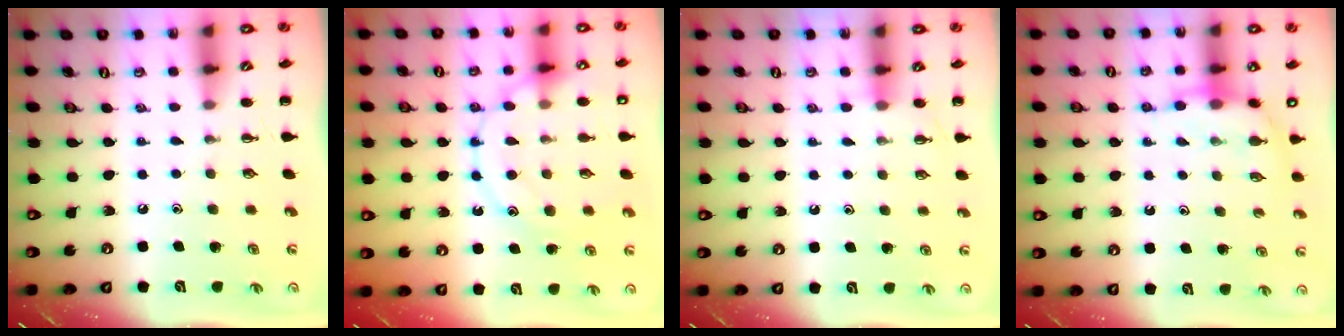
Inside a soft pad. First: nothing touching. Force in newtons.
{"total": 15.9, "press": 15.9, "slide": 1.2}
{"total": 4.5, "press": 4.3, "slide": 1.4}
{"total": 8.1, "press": 8.0, "slide": 0.5}